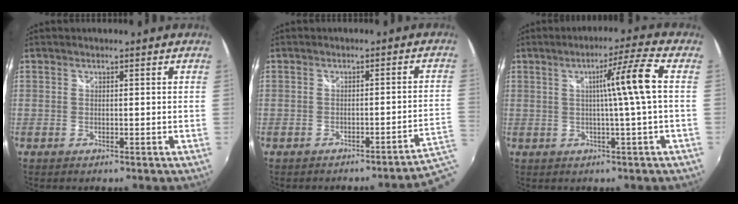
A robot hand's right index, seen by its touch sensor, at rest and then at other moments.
{"total": 3.7, "force": [-2.8, -0.9, 2.3], "torque": [-0.026, -0.007, -0.035]}
{"total": 7.7, "force": [0.5, -1.8, 7.5], "torque": [-0.112, 0.010, 0.010]}